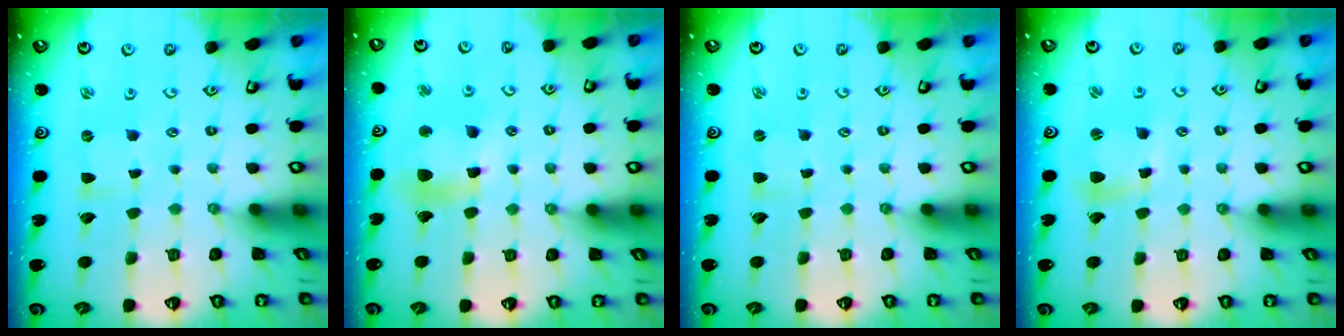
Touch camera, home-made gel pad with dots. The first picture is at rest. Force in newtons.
{"total": 11.1, "press": 10.8, "slide": 2.2}
{"total": 0.0}
{"total": 7.1, "press": 7.0, "slide": 1.0}